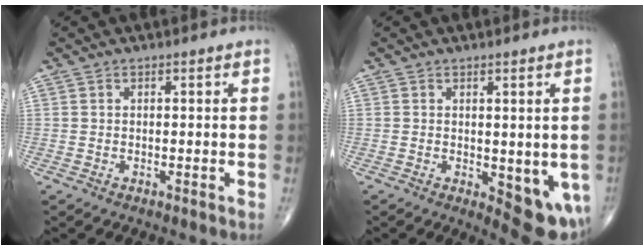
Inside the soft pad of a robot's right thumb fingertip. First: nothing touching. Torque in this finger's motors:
{"motor_torque": [-0.19, 0.66, 0.45, 0.42, 0.15]}